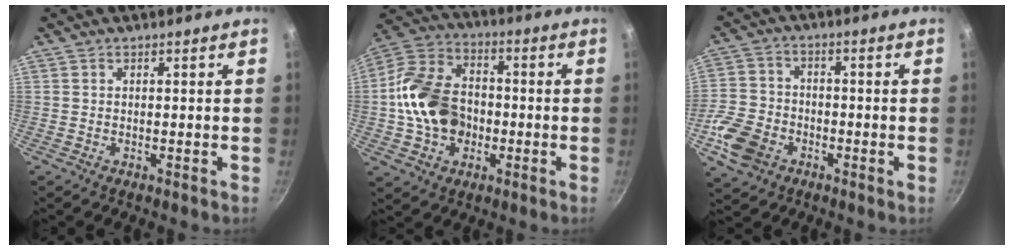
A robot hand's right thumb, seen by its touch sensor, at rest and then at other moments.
{"total": 15.7, "force": [-1.8, 11.9, 10.1], "torque": [-0.164, 0.035, -0.044]}
{"total": 10.2, "force": [-4.2, 7.7, 5.3], "torque": [-0.093, 0.022, -0.090]}